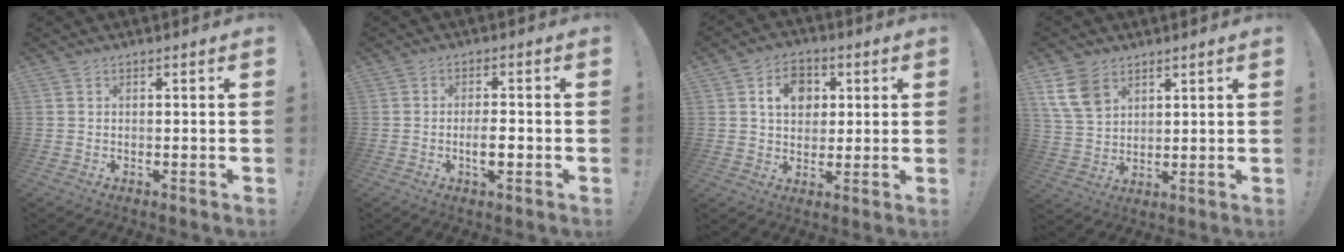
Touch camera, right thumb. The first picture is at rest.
{"total": 4.5, "force": [-1.5, 1.1, 4.1], "torque": [-0.065, -0.002, -0.028]}
{"total": 9.6, "force": [3.1, 7.7, 4.8], "torque": [-0.072, -0.001, 0.058]}
{"total": 10.4, "force": [5.9, 7.1, 5.0], "torque": [-0.097, -0.020, 0.118]}